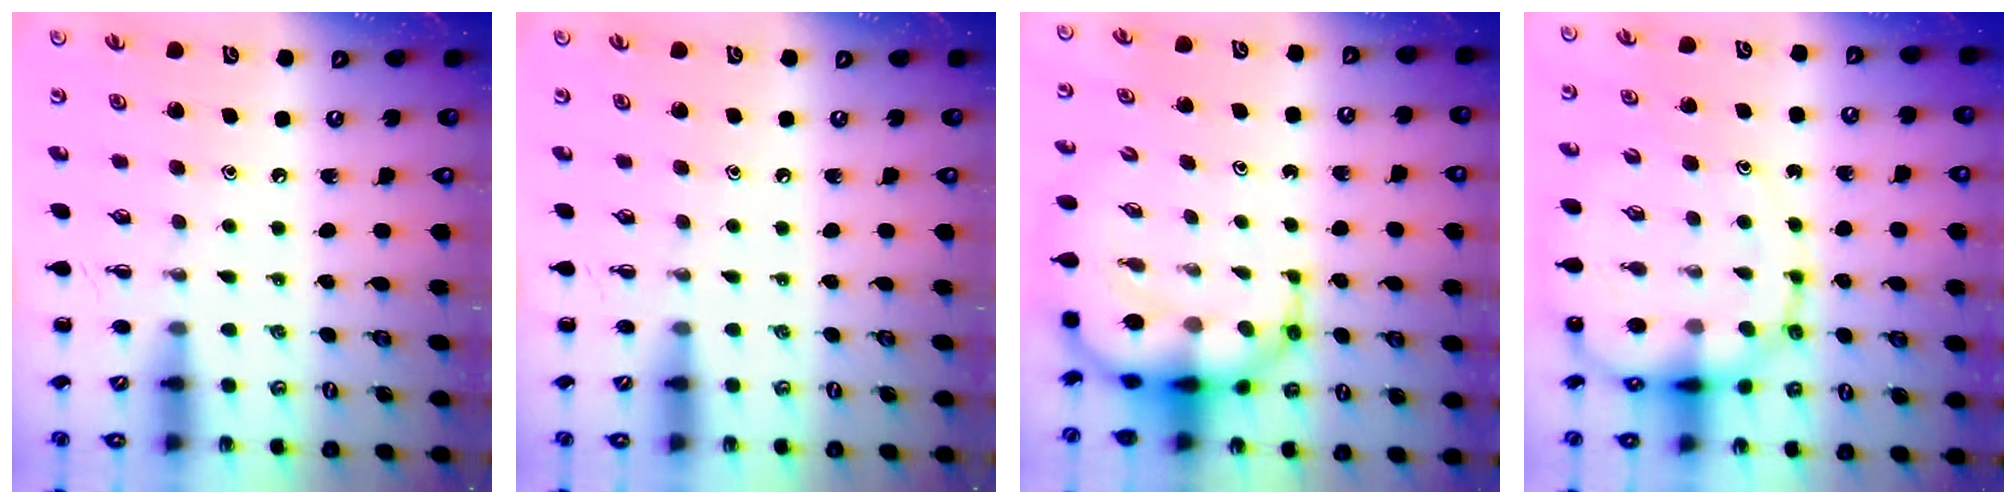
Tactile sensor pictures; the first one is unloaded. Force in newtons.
{"total": 0.0}
{"total": 10.7, "press": 10.3, "slide": 2.9}
{"total": 13.6, "press": 13.1, "slide": 3.5}